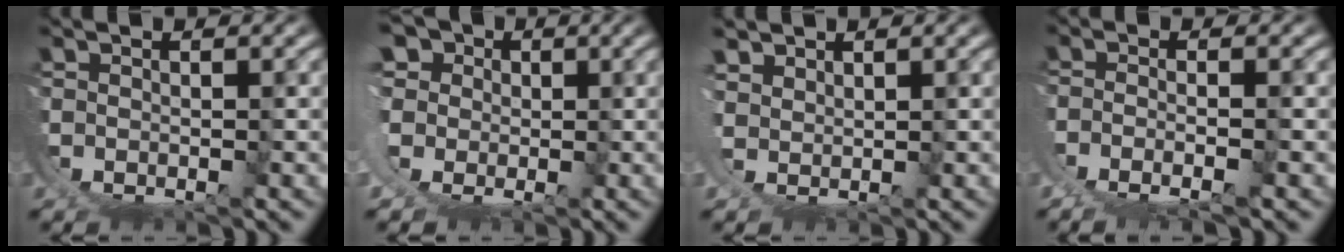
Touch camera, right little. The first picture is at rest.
{"total": 10.1, "force": [3.3, 8.9, 3.6], "torque": [-0.101, -0.007, 0.035]}
{"total": 2.4, "force": [2.1, 1.1, -0.1], "torque": [-0.021, 0.003, 0.036]}
{"total": 2.8, "force": [-0.7, 0.8, 2.6], "torque": [-0.056, -0.016, -0.002]}